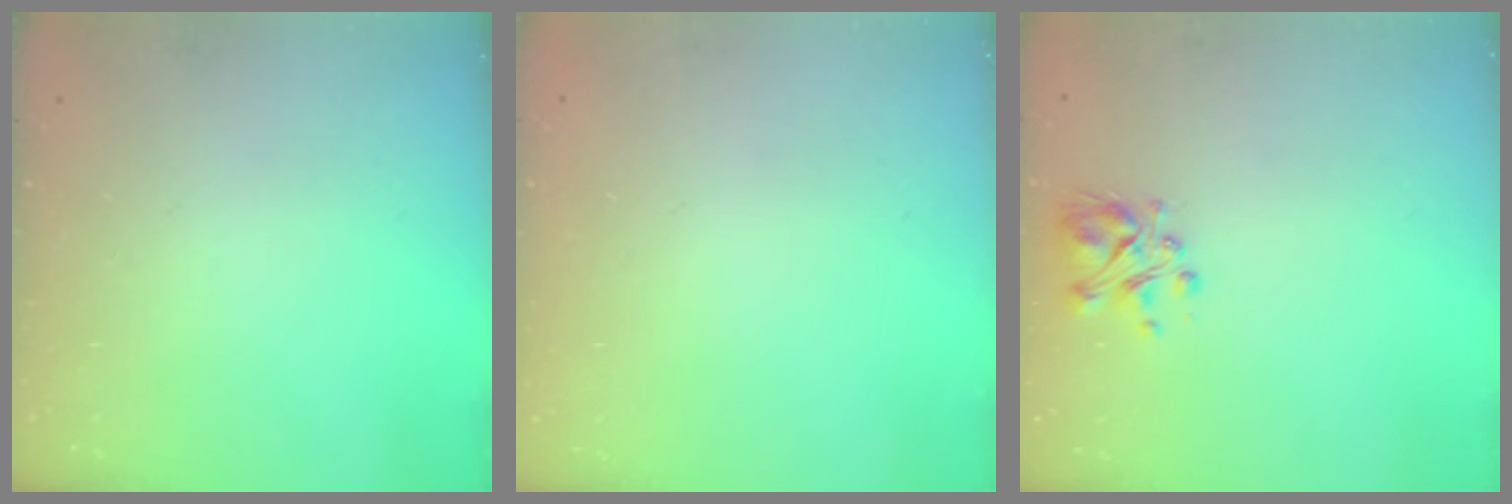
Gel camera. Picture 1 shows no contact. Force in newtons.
{"total": 1.8, "press": 1.8, "slide": 0.2}
{"total": 3.8, "press": 3.7, "slide": 1.0}